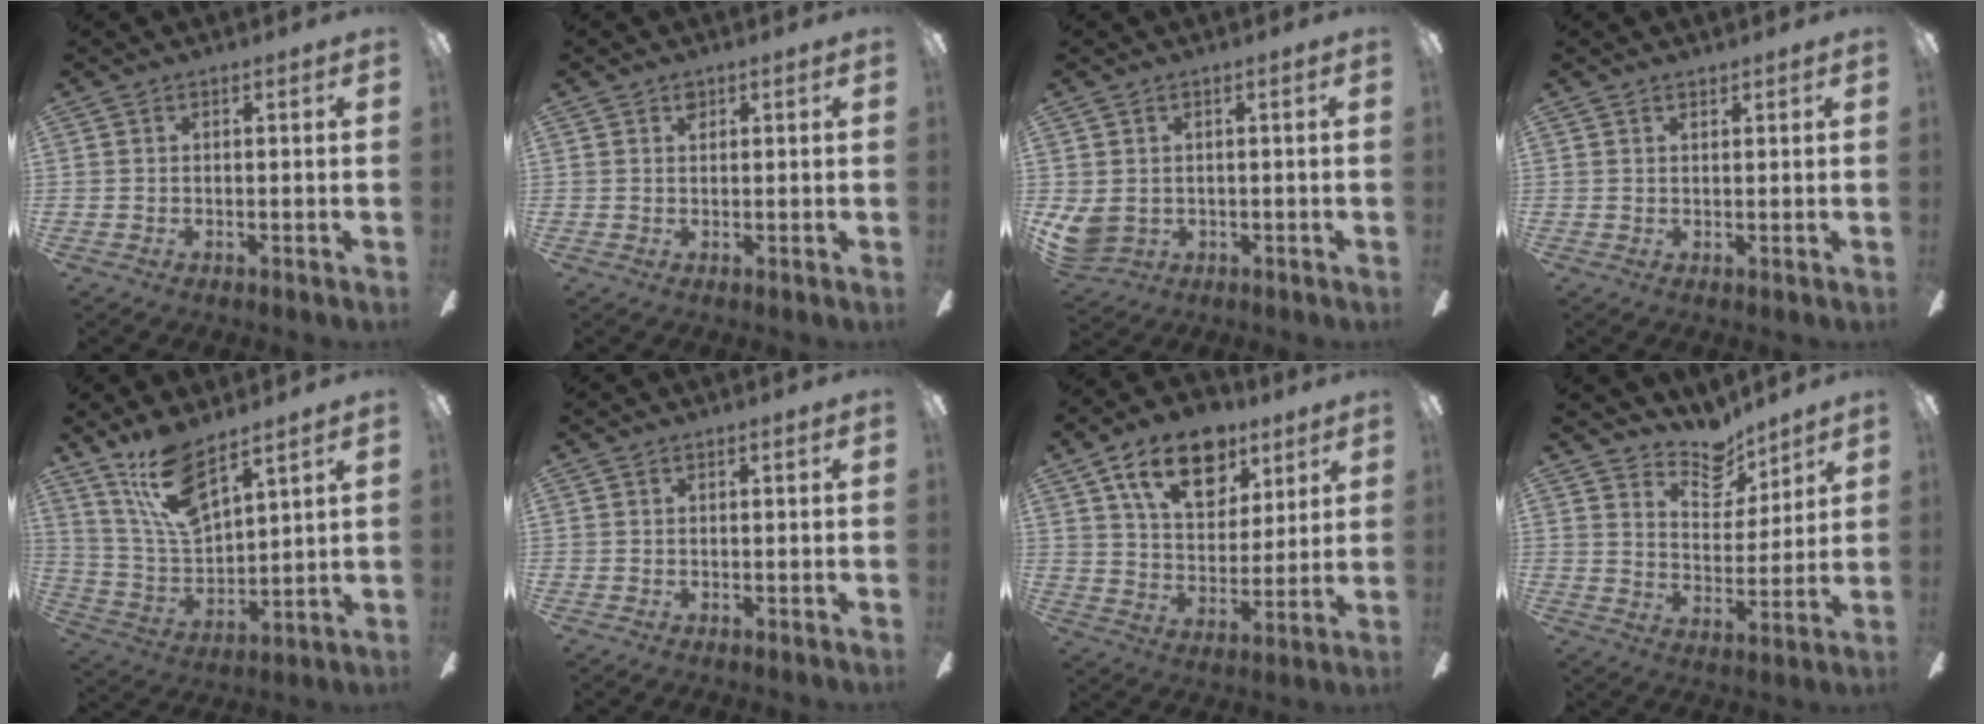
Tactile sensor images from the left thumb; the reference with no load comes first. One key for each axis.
{"total": 1.4, "fx": 1.0, "fy": 0.7, "fz": 0.7, "tx": -0.006, "ty": -0.002, "tz": 0.016}
{"total": 4.8, "fx": 0.7, "fy": 3.9, "fz": 2.6, "tx": -0.070, "ty": -0.003, "tz": 0.015}
{"total": 1.2, "fx": 1.0, "fy": 0.4, "fz": 0.5, "tx": -0.011, "ty": 0.000, "tz": 0.019}
{"total": 13.8, "fx": 10.2, "fy": 4.7, "fz": 8.1, "tx": -0.182, "ty": -0.045, "tz": 0.186}
{"total": 0.0}
{"total": 17.0, "fx": 10.0, "fy": 9.9, "fz": 9.4, "tx": -0.145, "ty": -0.037, "tz": 0.177}
{"total": 9.3, "fx": 8.0, "fy": 4.0, "fz": 2.5, "tx": -0.041, "ty": -0.055, "tz": 0.148}